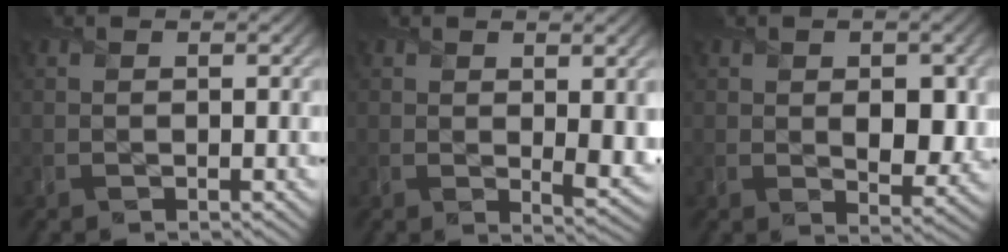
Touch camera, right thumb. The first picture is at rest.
{"total": 4.4, "force": [0.7, 1.8, 3.9], "torque": [-0.060, -0.013, 0.020]}
{"total": 5.9, "force": [0.4, 3.6, 4.6], "torque": [-0.070, -0.014, 0.012]}